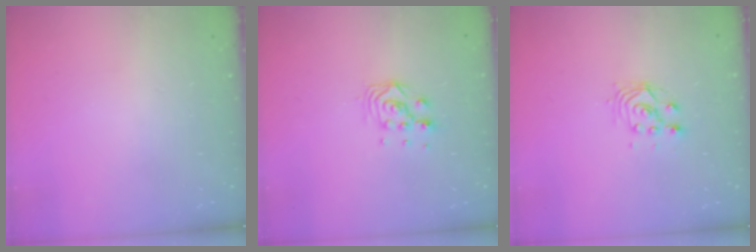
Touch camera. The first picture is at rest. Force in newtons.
{"total": 6.6, "press": 6.6, "slide": 0.5}
{"total": 4.4, "press": 4.4, "slide": 0.2}